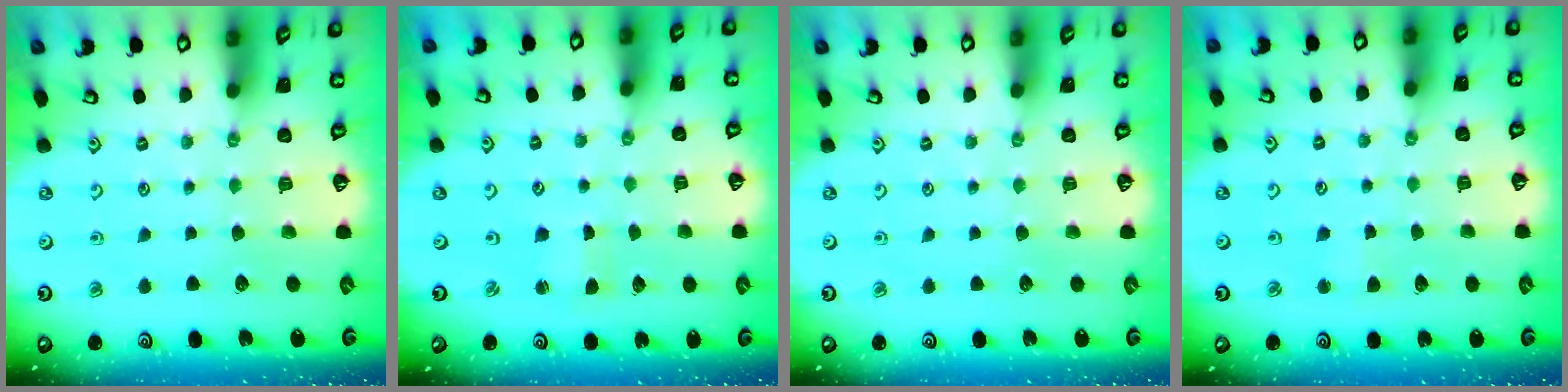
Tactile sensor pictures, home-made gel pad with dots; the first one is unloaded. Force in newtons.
{"total": 1.0, "press": 1.0, "slide": 0.1}
{"total": 0.0}
{"total": 2.7, "press": 2.6, "slide": 0.4}